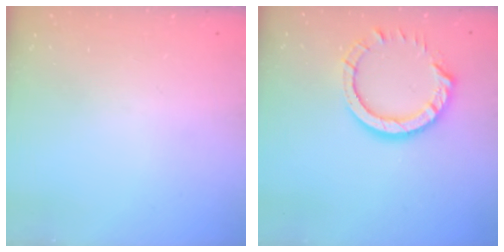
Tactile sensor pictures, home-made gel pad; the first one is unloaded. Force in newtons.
{"total": 10.8, "press": 10.8, "slide": 1.2}